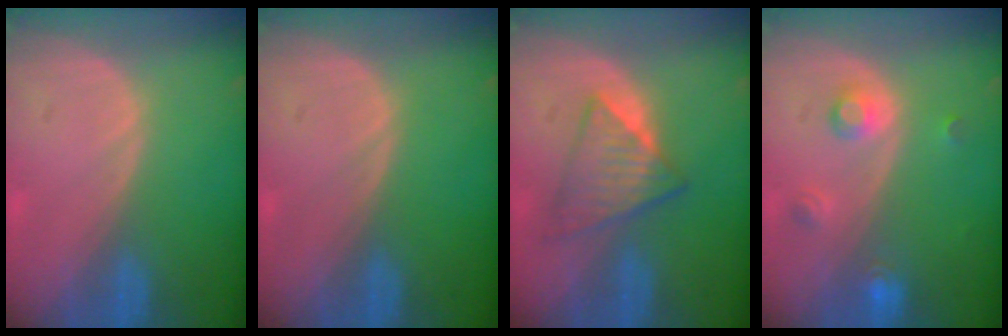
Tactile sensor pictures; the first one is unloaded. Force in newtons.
{"total": 0.0}
{"total": 5.9, "press": 5.8, "slide": 1.1}
{"total": 3.5, "press": 3.2, "slide": 1.4}